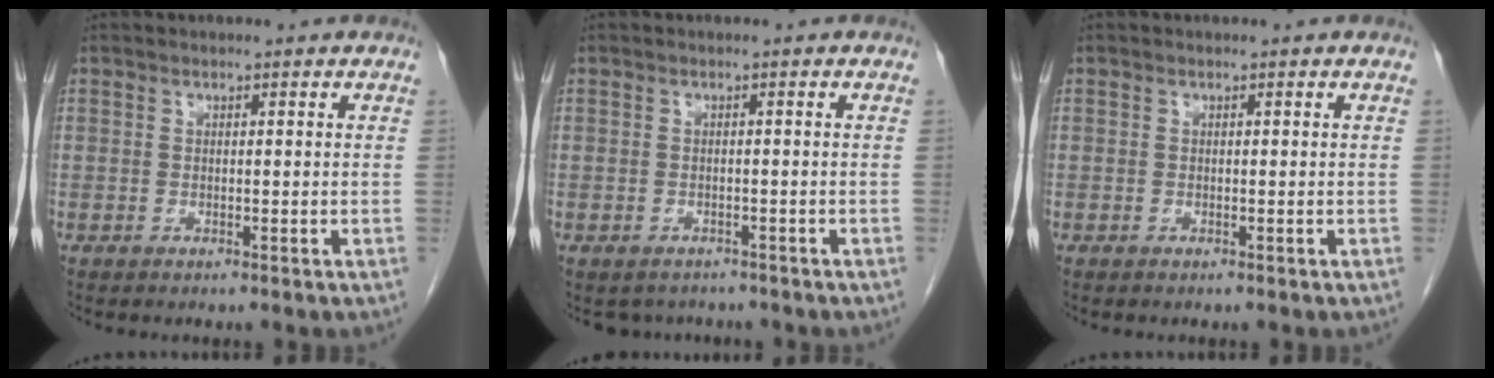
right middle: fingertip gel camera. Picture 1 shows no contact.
{"total": 3.4, "force": [-3.0, 1.7, 0.2], "torque": [-0.006, 0.003, -0.038]}
{"total": 0.0}